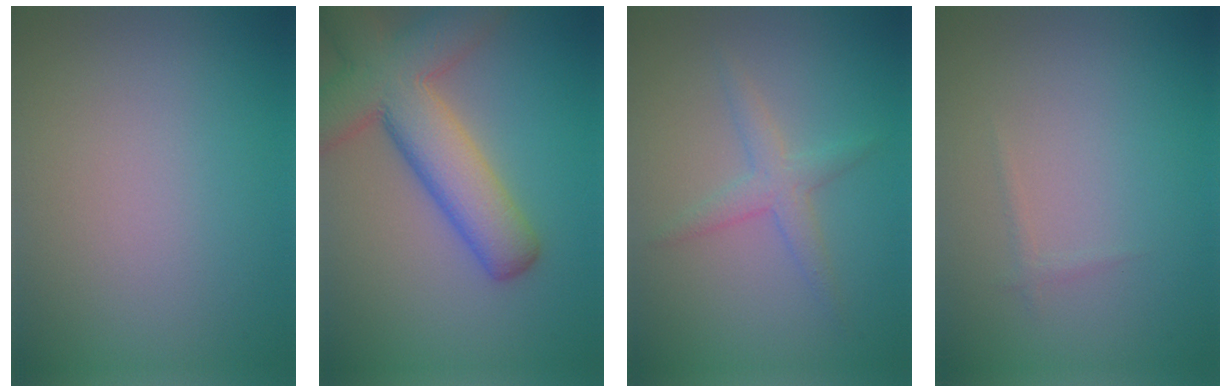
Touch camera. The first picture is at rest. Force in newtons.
{"total": 9.4, "press": 9.4, "slide": 0.5}
{"total": 2.2, "press": 2.2, "slide": 0.1}
{"total": 0.6, "press": 0.6, "slide": 0.0}